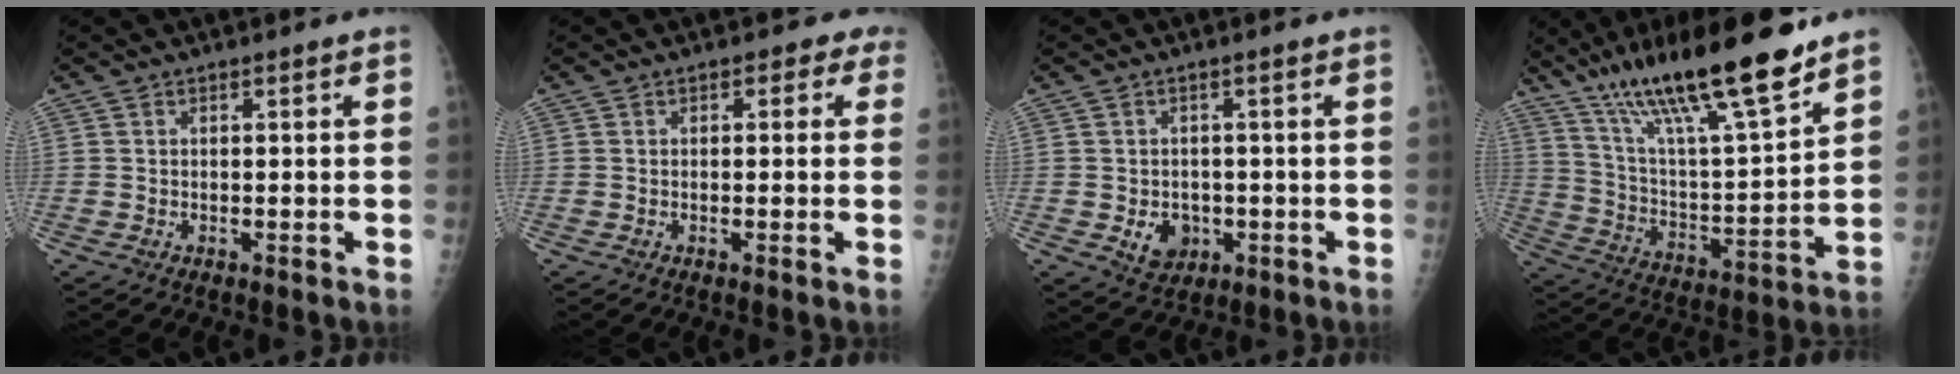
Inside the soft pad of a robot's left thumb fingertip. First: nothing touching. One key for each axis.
{"total": 2.3, "fx": 1.0, "fy": 1.7, "fz": 1.1, "tx": 0.016, "ty": 0.002, "tz": 0.001}
{"total": 4.6, "fx": -1.0, "fy": 3.8, "fz": 2.4, "tx": -0.018, "ty": 0.002, "tz": -0.002}
{"total": 22.9, "fx": 16.4, "fy": 3.6, "fz": 15.6, "tx": -0.254, "ty": -0.067, "tz": 0.288}